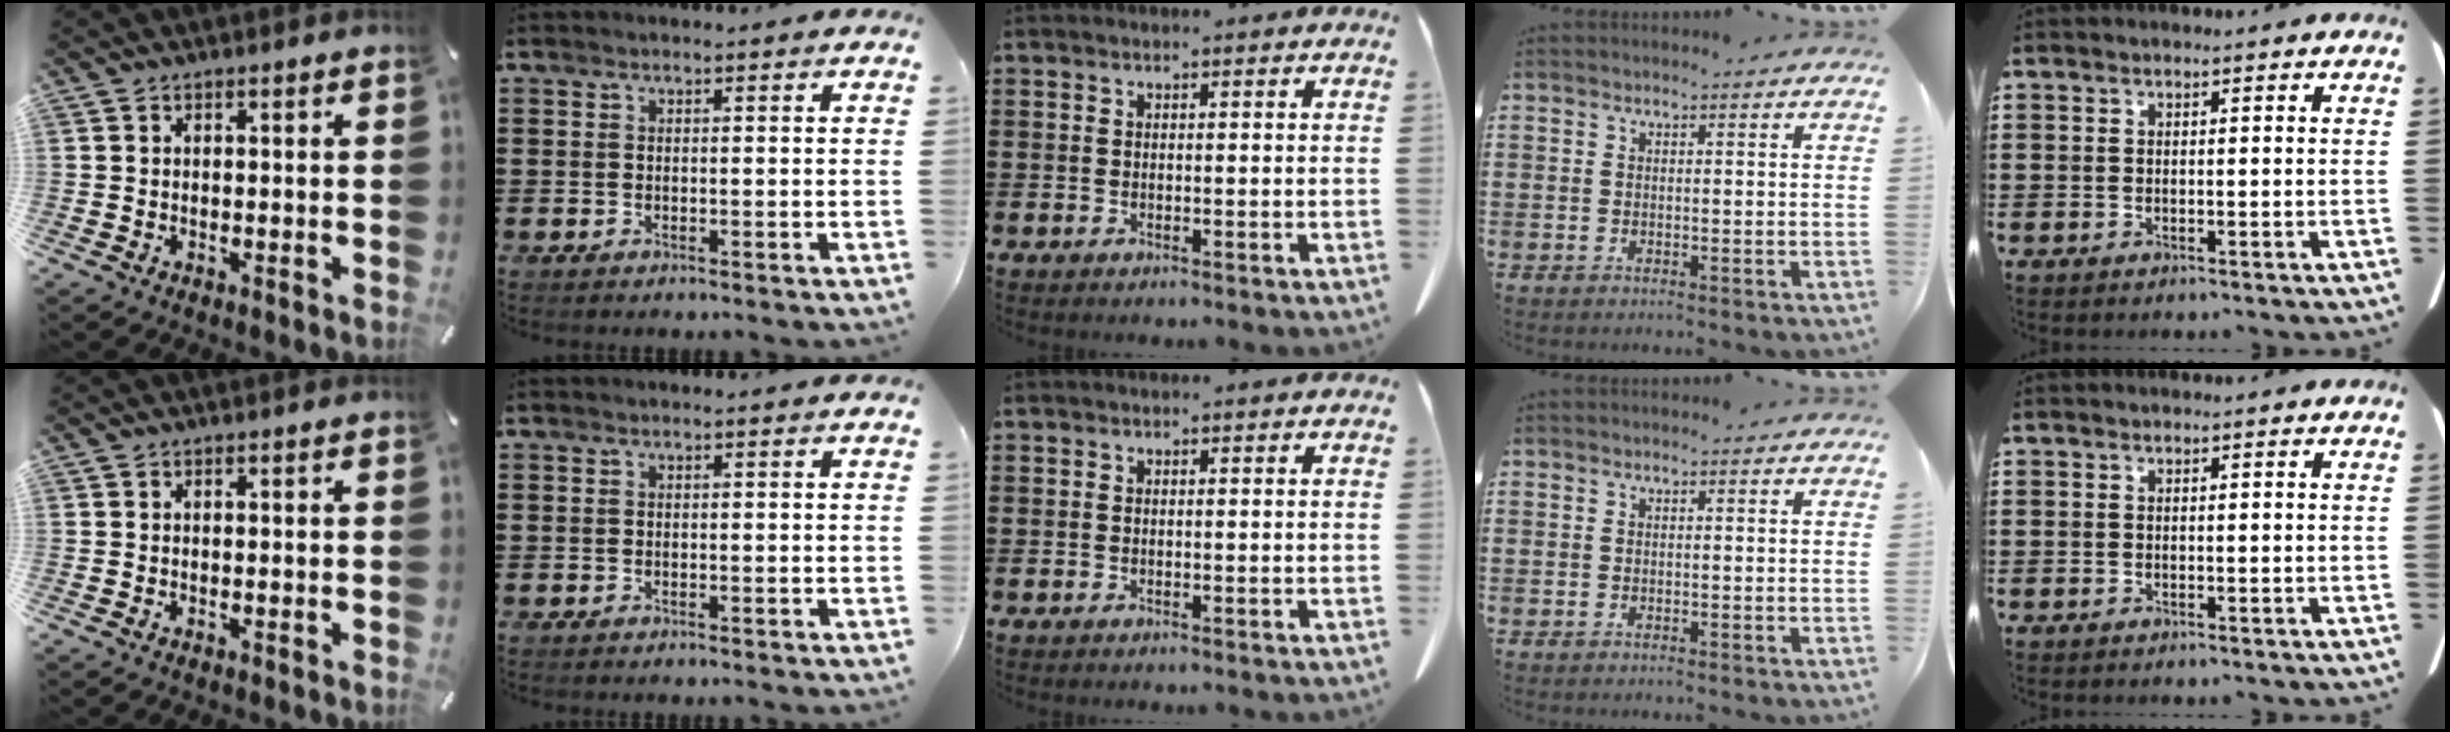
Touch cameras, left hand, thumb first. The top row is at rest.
{}